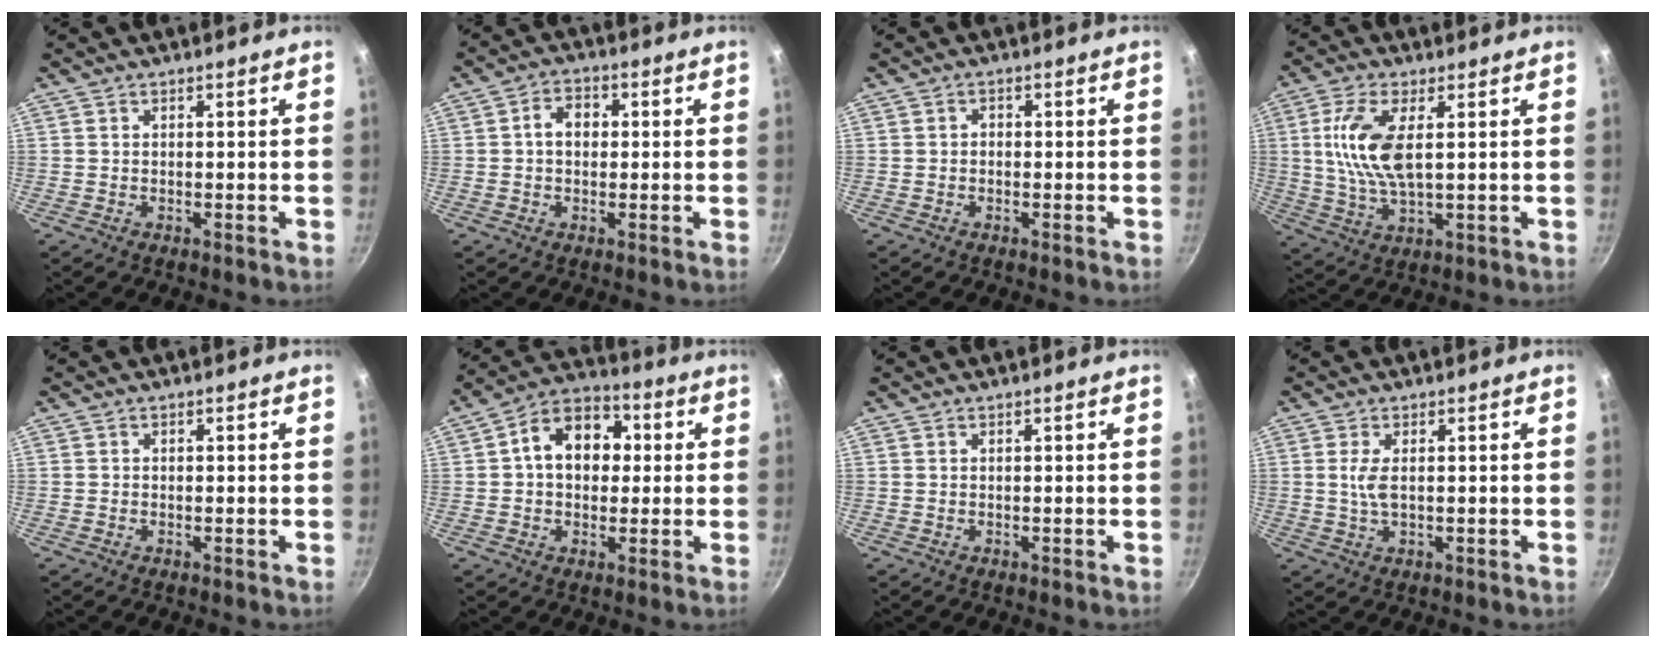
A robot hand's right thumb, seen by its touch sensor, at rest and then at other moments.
{"total": 5.0, "force": [0.4, 3.8, 3.1], "torque": [-0.028, 0.013, -0.002]}
{"total": 1.2, "force": [-0.3, 1.0, 0.6], "torque": [-0.009, 0.006, -0.007]}
{"total": 10.9, "force": [2.0, 4.6, 9.7], "torque": [-0.201, -0.002, 0.042]}
{"total": 0.0}
{"total": 12.5, "force": [1.7, 9.3, 8.2], "torque": [-0.084, 0.025, 0.007]}
{"total": 0.0}
{"total": 3.3, "force": [0.4, 1.4, 2.9], "torque": [-0.060, -0.002, 0.009]}